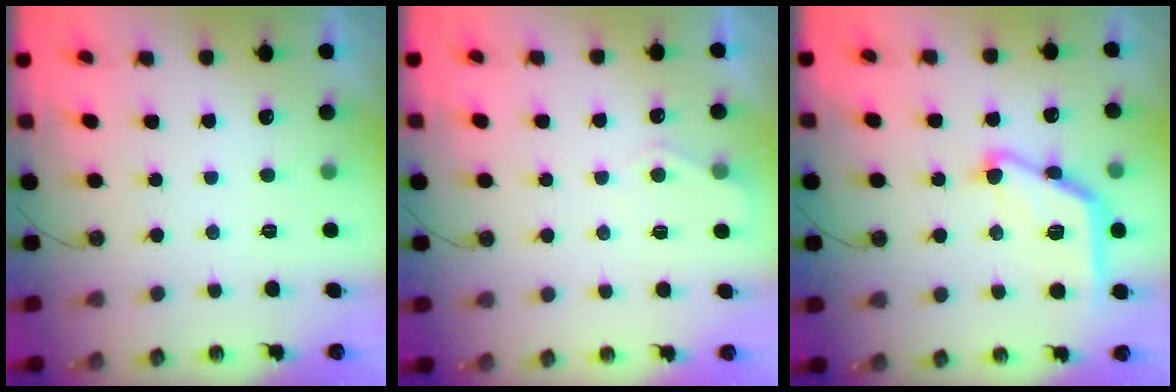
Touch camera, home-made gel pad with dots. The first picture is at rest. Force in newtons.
{"total": 4.5, "press": 4.5, "slide": 0.5}
{"total": 15.9, "press": 15.9, "slide": 0.5}